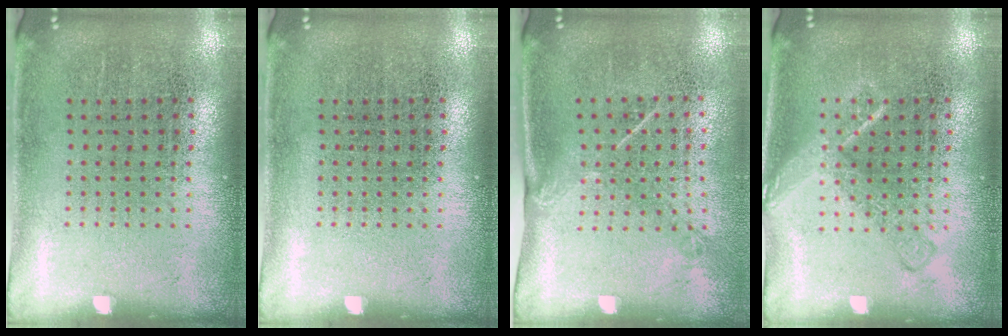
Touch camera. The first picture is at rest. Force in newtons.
{"total": 0.0}
{"total": 1.5, "press": 1.0, "slide": 1.1}
{"total": 2.3, "press": 2.3, "slide": 0.5}